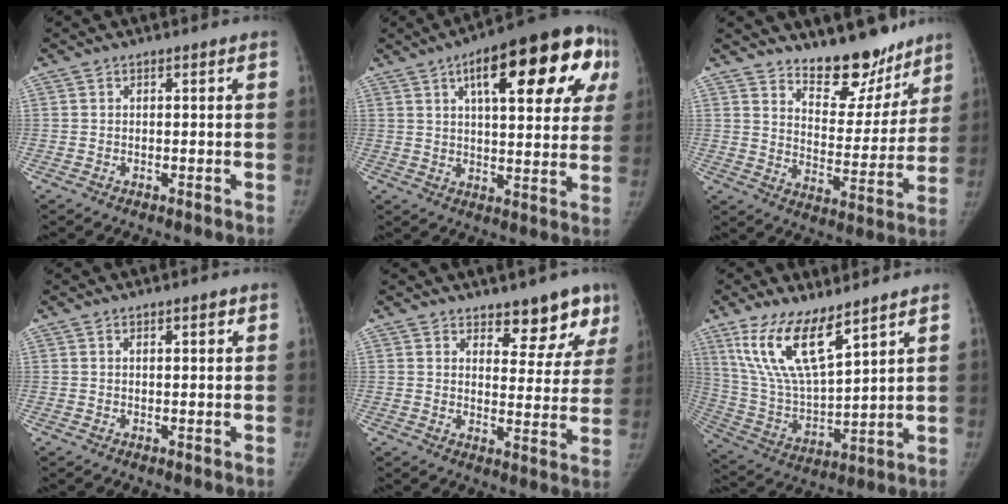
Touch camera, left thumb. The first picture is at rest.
{"total": 24.1, "force": [9.4, 8.7, 20.5], "torque": [-0.250, 0.012, 0.124]}
{"total": 14.2, "force": [11.8, 6.0, 5.1], "torque": [-0.016, -0.095, 0.180]}
{"total": 1.7, "force": [0.9, 0.5, 1.4], "torque": [-0.015, -0.002, 0.013]}
{"total": 9.1, "force": [7.0, 3.9, 4.3], "torque": [-0.009, -0.048, 0.088]}
{"total": 15.5, "force": [9.8, 4.8, 11.0], "torque": [-0.204, -0.050, 0.206]}